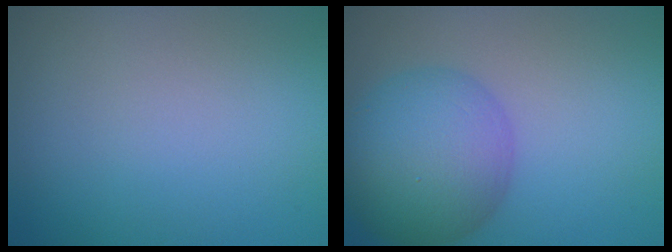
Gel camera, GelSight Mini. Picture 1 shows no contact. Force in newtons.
{"total": 8.2, "press": 8.2, "slide": 0.3}